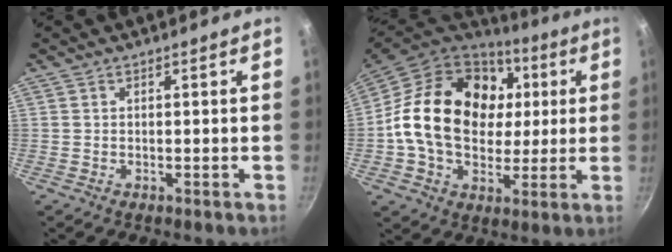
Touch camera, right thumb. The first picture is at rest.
{"total": 24.1, "force": [3.3, 17.7, 16.0], "torque": [-0.257, 0.018, 0.056]}